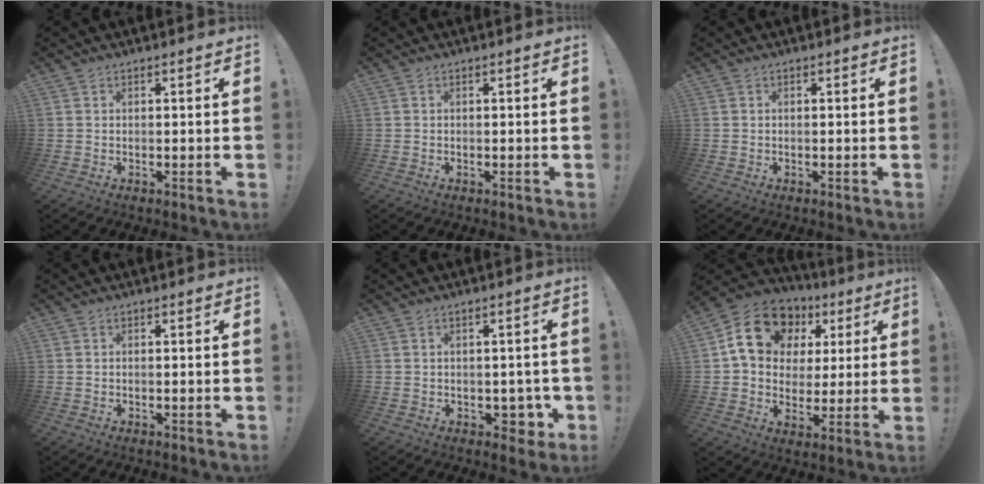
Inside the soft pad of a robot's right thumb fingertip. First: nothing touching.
{"total": 0.0}
{"total": 0.0}
{"total": 0.0}
{"total": 5.2, "force": [-0.7, 4.4, 2.7], "torque": [-0.015, 0.002, -0.006]}
{"total": 17.8, "force": [7.2, 13.5, 9.0], "torque": [-0.138, -0.016, 0.146]}